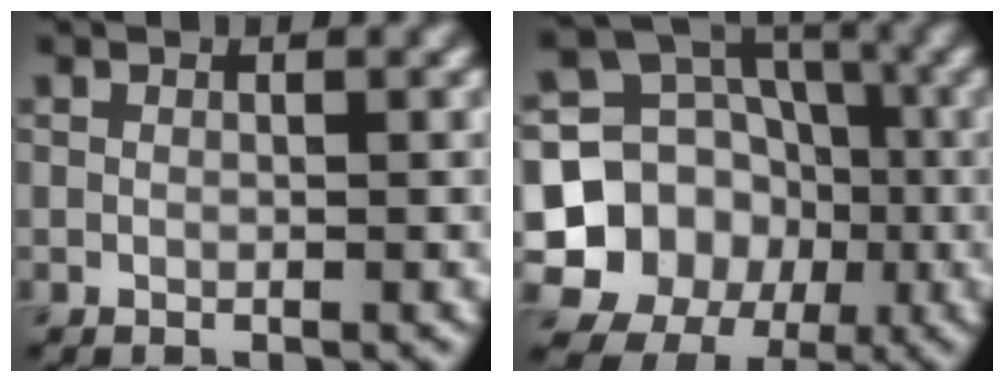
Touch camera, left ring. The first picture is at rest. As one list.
[{"total": 11.8, "force": [-2.7, 10.7, 4.1], "torque": [-0.084, -0.020, -0.062]}]